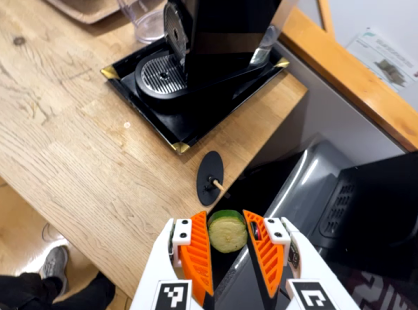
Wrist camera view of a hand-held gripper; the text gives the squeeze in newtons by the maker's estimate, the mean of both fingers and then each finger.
{"total": 9.9, "left": 10.1, "right": 9.7}